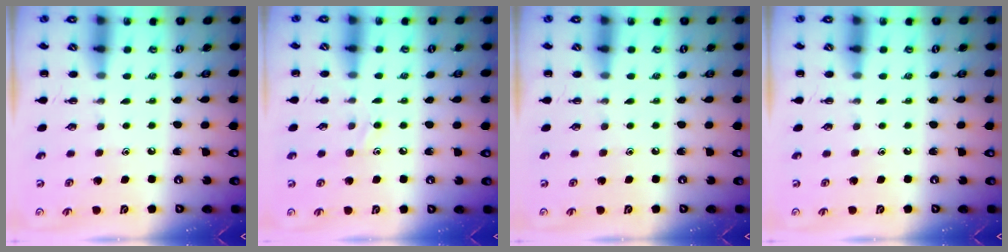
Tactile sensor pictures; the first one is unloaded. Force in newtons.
{"total": 7.0, "press": 6.7, "slide": 1.9}
{"total": 0.0}
{"total": 0.0}